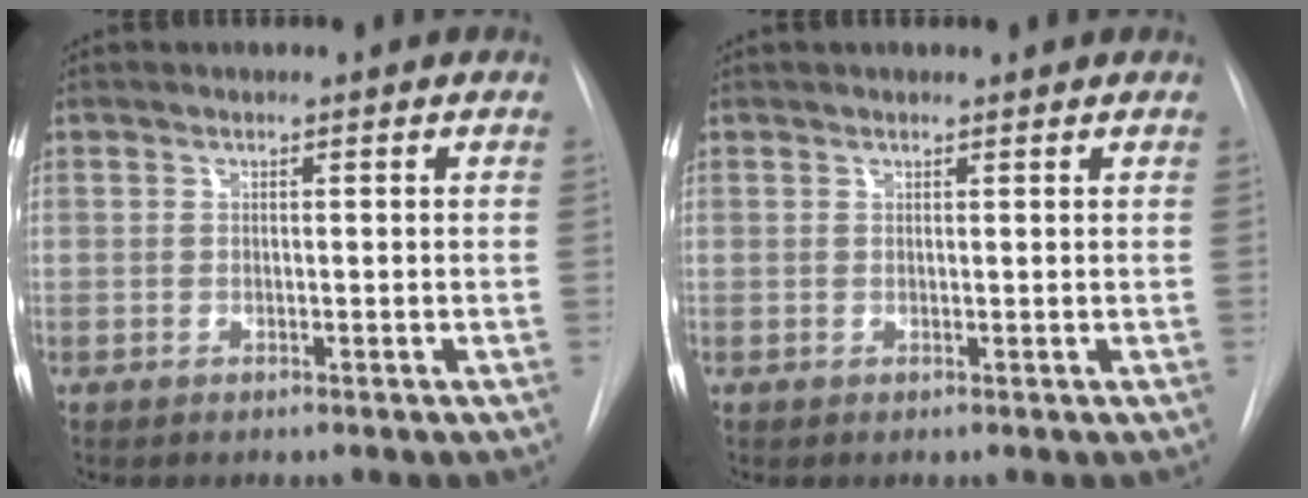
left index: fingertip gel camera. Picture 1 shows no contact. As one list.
[{"total": 2.3, "force": [2.1, 0.4, 0.7], "torque": [-0.010, 0.024, 0.028]}]